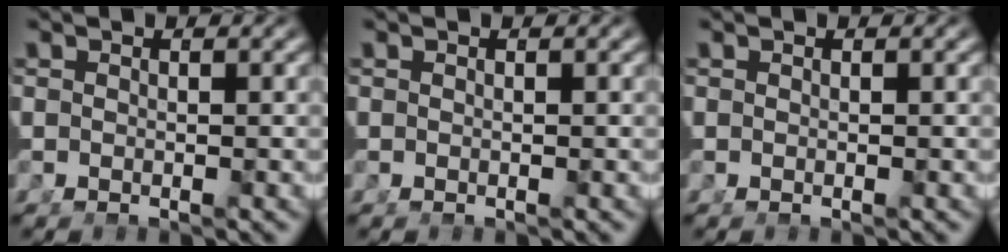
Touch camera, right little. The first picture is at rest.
{"total": 0.0}
{"total": 0.0}